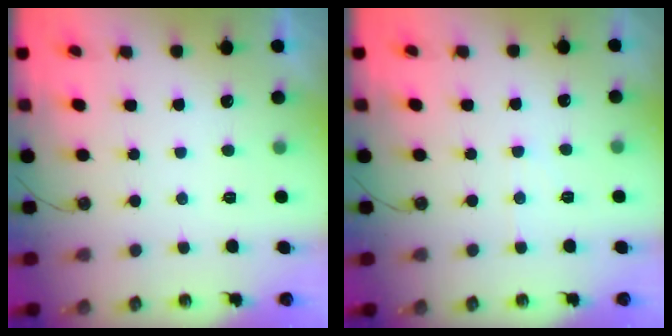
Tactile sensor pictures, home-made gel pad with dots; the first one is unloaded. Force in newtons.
{"total": 3.3, "press": 3.3, "slide": 0.6}